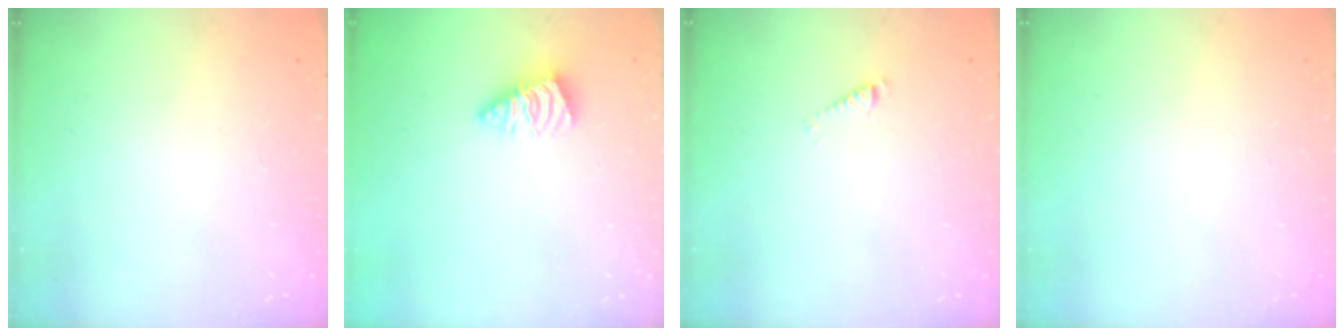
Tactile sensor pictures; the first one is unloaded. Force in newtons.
{"total": 1.4, "press": 1.4, "slide": 0.3}
{"total": 2.6, "press": 2.6, "slide": 0.2}
{"total": 0.0}